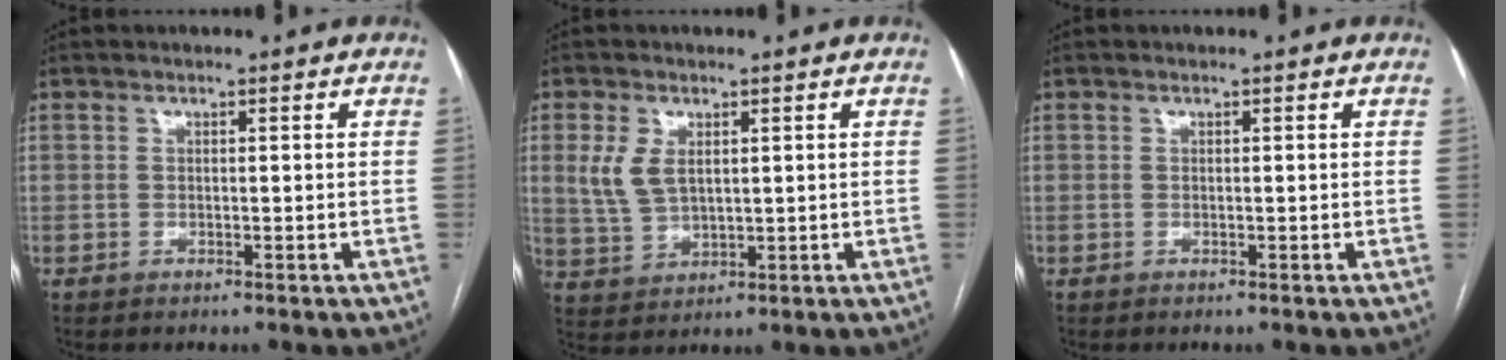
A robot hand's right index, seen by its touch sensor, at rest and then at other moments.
{"total": 5.6, "force": [1.6, 3.3, 4.2], "torque": [-0.099, 0.008, 0.040]}
{"total": 0.0}